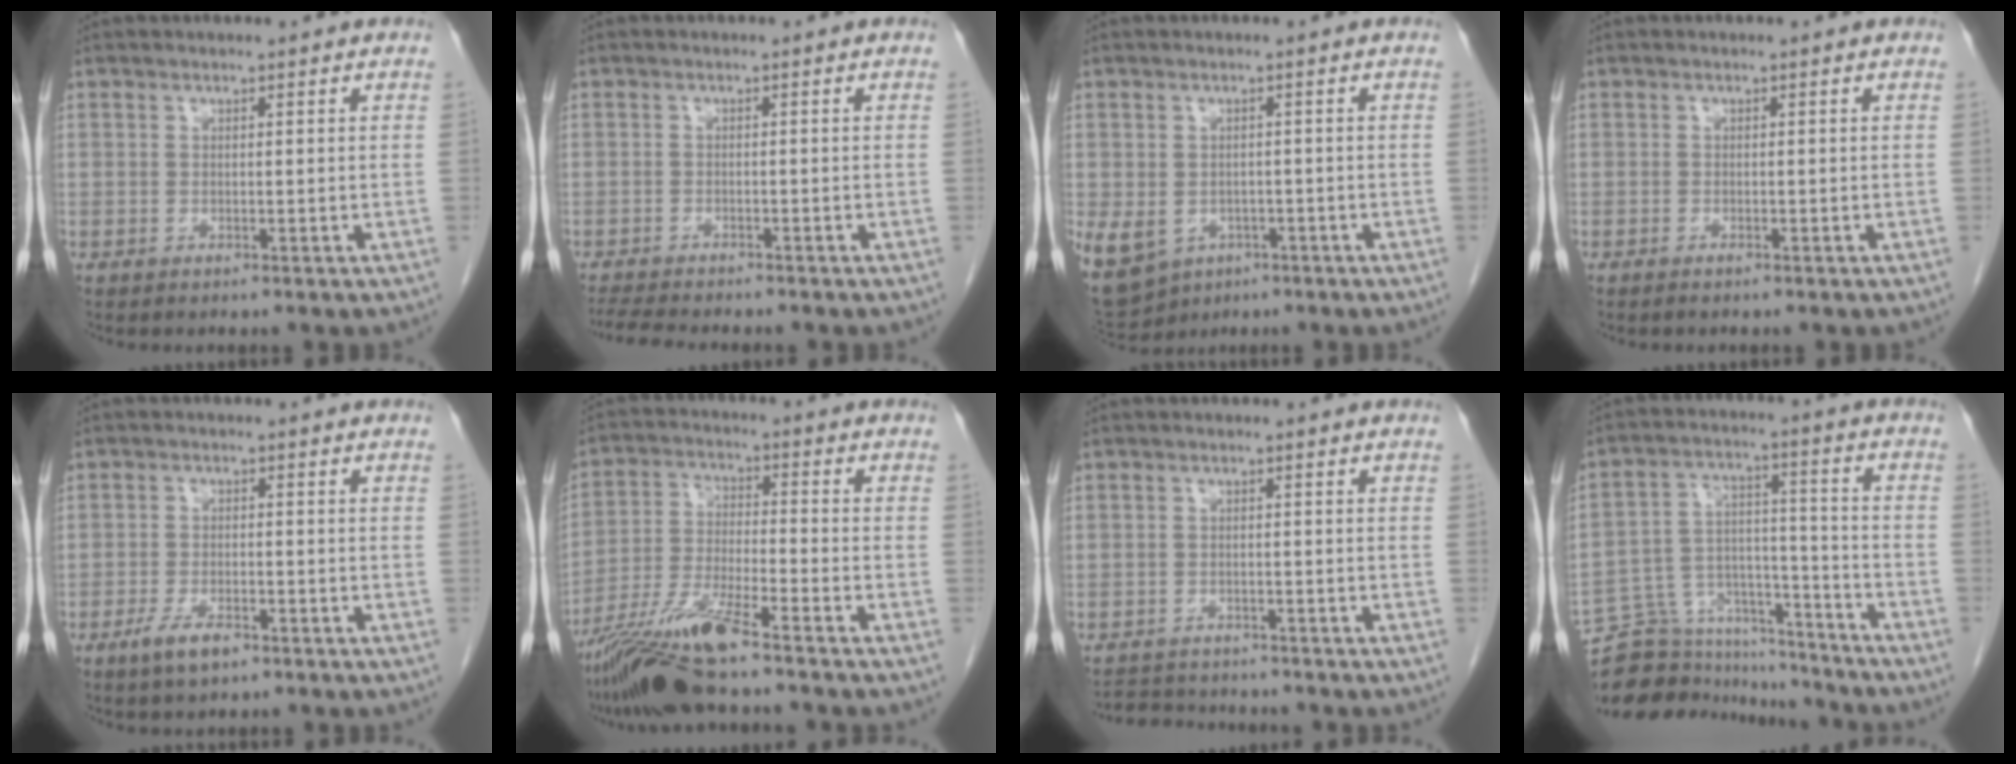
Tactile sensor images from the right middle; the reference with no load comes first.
{"total": 6.9, "force": [-6.2, 0.9, 2.9], "torque": [-0.046, -0.013, -0.098]}
{"total": 16.0, "force": [-7.1, 12.6, 6.8], "torque": [-0.207, -0.008, -0.091]}
{"total": 0.6, "force": [-0.5, 0.0, 0.3], "torque": [-0.011, -0.001, -0.008]}
{"total": 4.3, "force": [-2.8, 1.5, 2.9], "torque": [-0.062, -0.002, -0.046]}
{"total": 11.3, "force": [-8.8, 0.3, 7.0], "torque": [-0.146, -0.022, -0.164]}
{"total": 5.8, "force": [-5.6, 1.6, 0.6], "torque": [-0.009, 0.001, -0.084]}
{"total": 15.6, "force": [-14.5, 5.2, 2.8], "torque": [-0.053, 0.054, -0.231]}